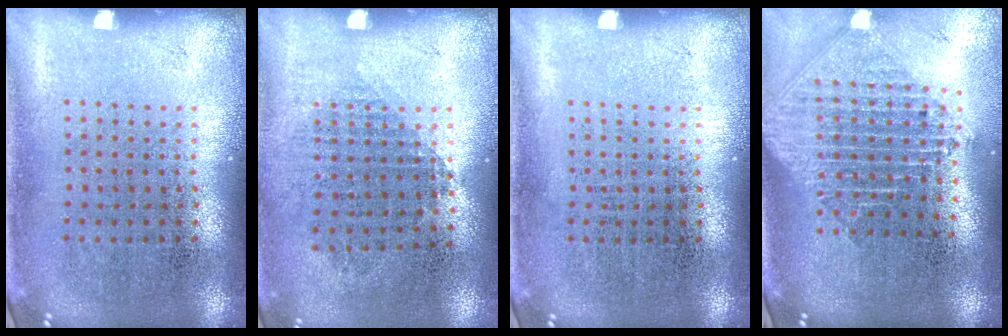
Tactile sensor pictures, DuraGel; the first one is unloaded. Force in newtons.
{"total": 0.9, "press": 0.8, "slide": 0.4}
{"total": 0.0}
{"total": 2.5, "press": 1.9, "slide": 1.5}